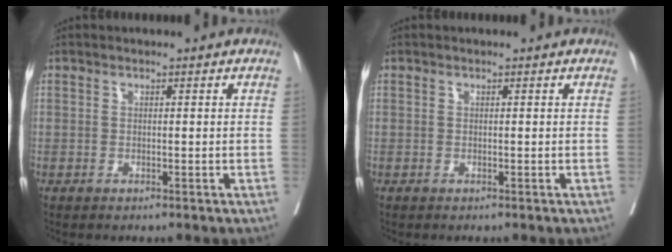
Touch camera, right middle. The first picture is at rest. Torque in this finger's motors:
{"motor_torque": [0.00, 0.00, 0.00, 0.01]}